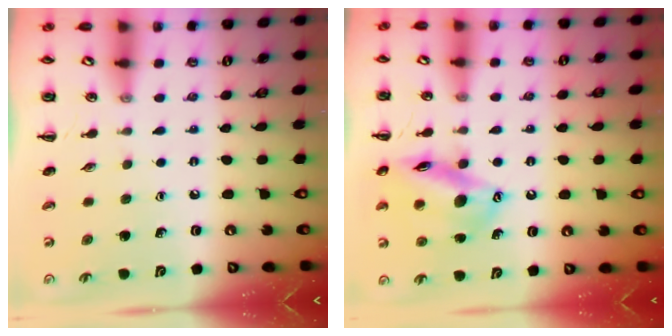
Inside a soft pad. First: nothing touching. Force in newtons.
{"total": 15.5, "press": 15.3, "slide": 2.3}